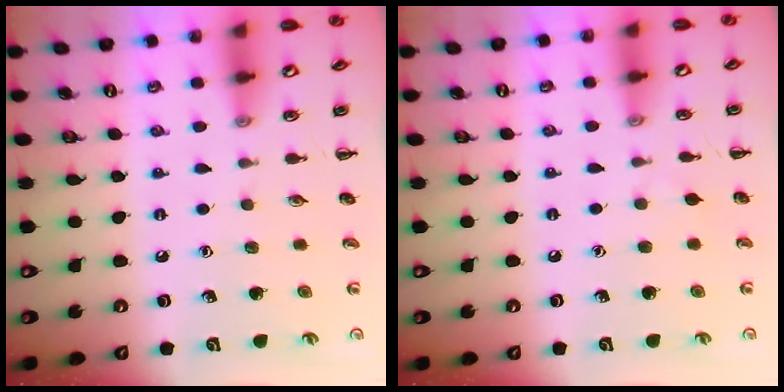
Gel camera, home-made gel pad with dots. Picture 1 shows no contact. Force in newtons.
{"total": 2.4, "press": 2.3, "slide": 0.9}